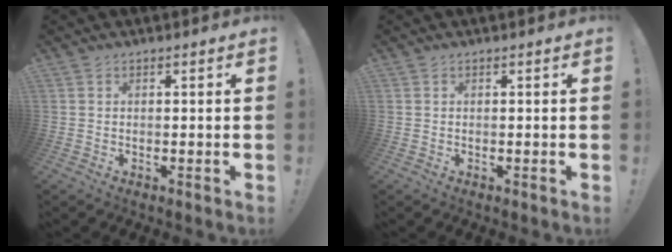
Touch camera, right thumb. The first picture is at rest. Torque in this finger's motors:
{"motor_torque": [0.00, 0.00, 0.00, 0.00, 0.00]}